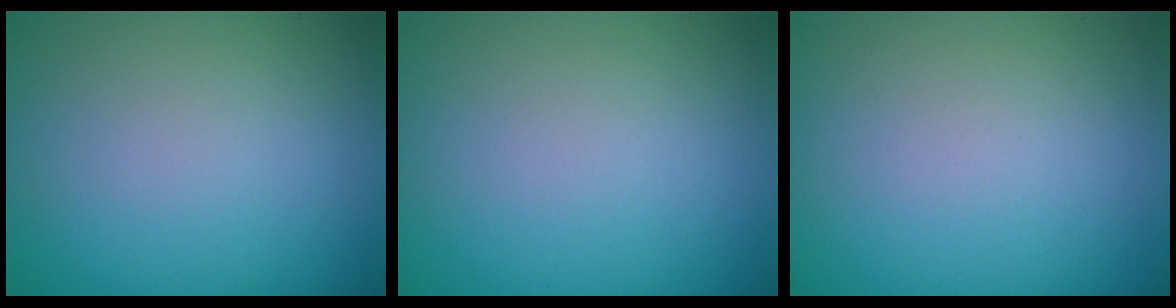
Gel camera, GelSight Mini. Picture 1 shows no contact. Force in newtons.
{"total": 0.0}
{"total": 0.0}